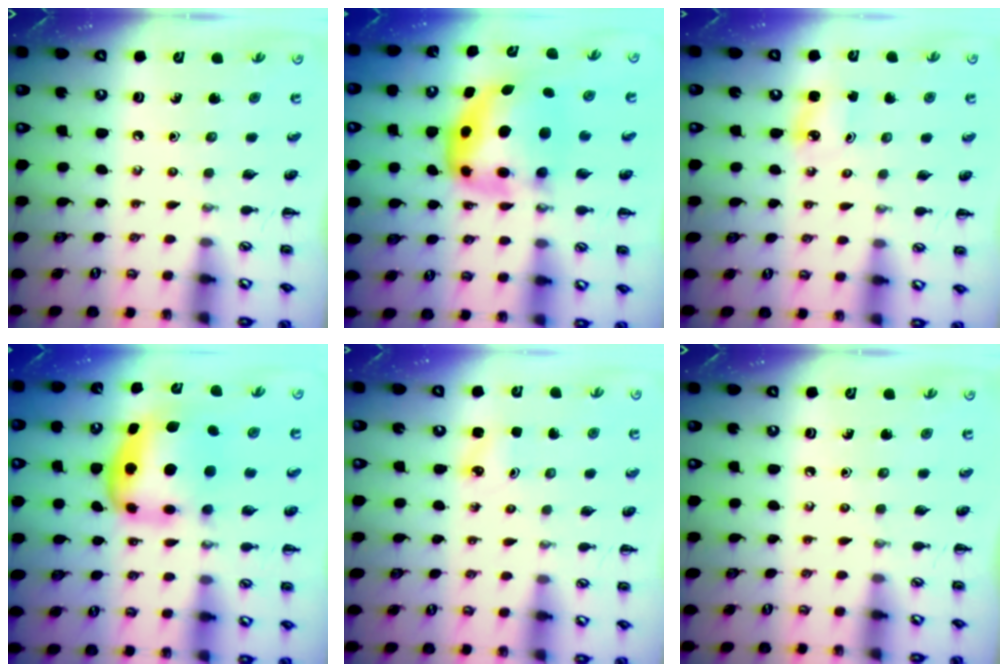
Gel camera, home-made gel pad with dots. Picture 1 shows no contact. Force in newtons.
{"total": 7.5, "press": 7.3, "slide": 1.7}
{"total": 2.2, "press": 2.1, "slide": 0.4}
{"total": 7.1, "press": 6.9, "slide": 1.7}
{"total": 2.3, "press": 2.2, "slide": 0.7}
{"total": 0.0}